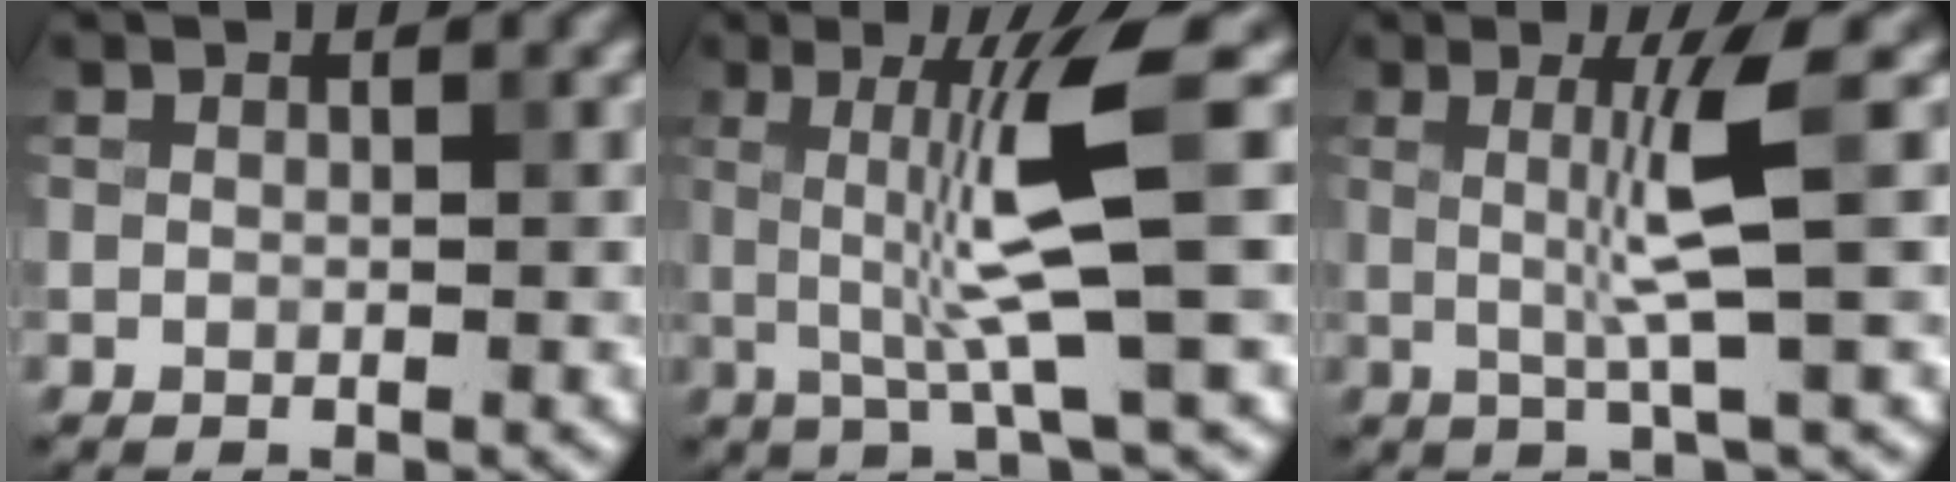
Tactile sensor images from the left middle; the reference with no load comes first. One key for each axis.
{"total": 6.9, "fx": 0.4, "fy": 0.8, "fz": 6.8, "tx": -0.123, "ty": 0.002, "tz": 0.010}
{"total": 4.4, "fx": 0.6, "fy": 0.2, "fz": 4.4, "tx": -0.080, "ty": -0.002, "tz": 0.010}